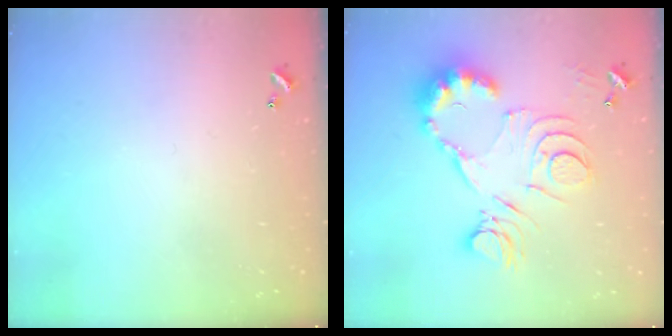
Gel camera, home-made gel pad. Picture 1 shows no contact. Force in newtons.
{"total": 15.2, "press": 15.2, "slide": 1.1}